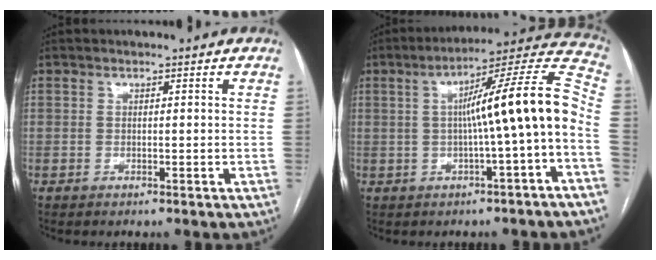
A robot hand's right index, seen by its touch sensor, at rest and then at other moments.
{"total": 14.4, "force": [-1.5, -0.4, 14.3], "torque": [-0.201, 0.037, -0.025]}